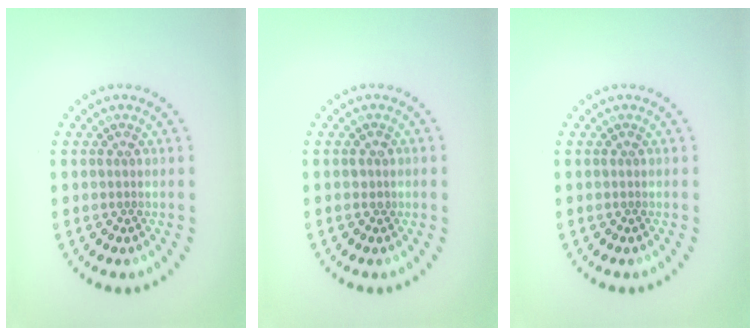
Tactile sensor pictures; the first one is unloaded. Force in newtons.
{"total": 0.8, "press": 0.7, "slide": 0.3}
{"total": 0.0}